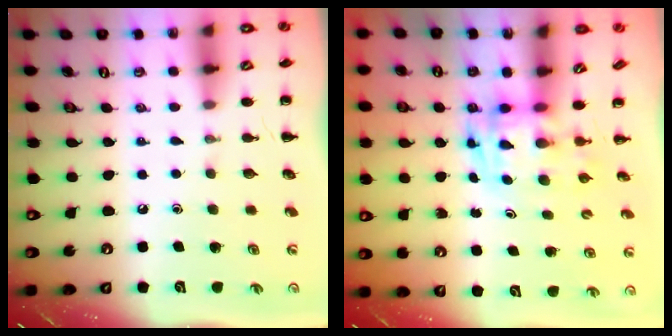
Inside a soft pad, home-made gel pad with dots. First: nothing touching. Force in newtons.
{"total": 3.6, "press": 3.5, "slide": 0.6}